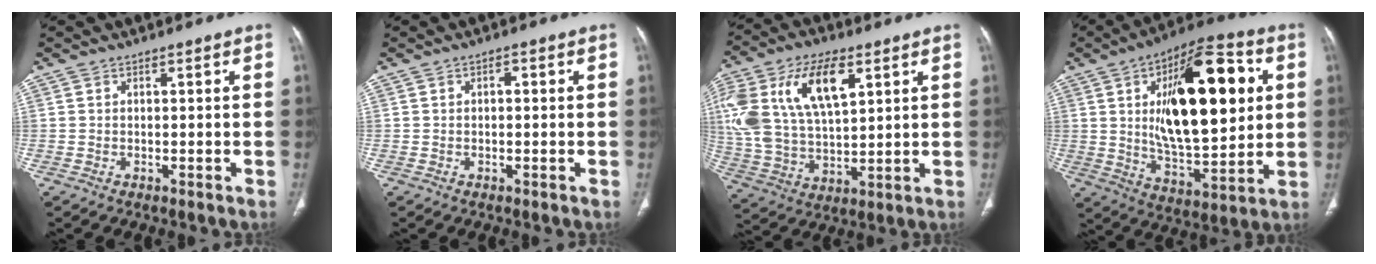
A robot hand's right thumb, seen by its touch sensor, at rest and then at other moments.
{"total": 1.2, "force": [0.1, 0.7, 0.9], "torque": [-0.011, 0.003, 0.000]}
{"total": 23.3, "force": [8.6, 12.3, 17.8], "torque": [-0.377, 0.003, 0.161]}
{"total": 26.6, "force": [5.5, 11.7, 23.2], "torque": [-0.328, -0.011, 0.084]}